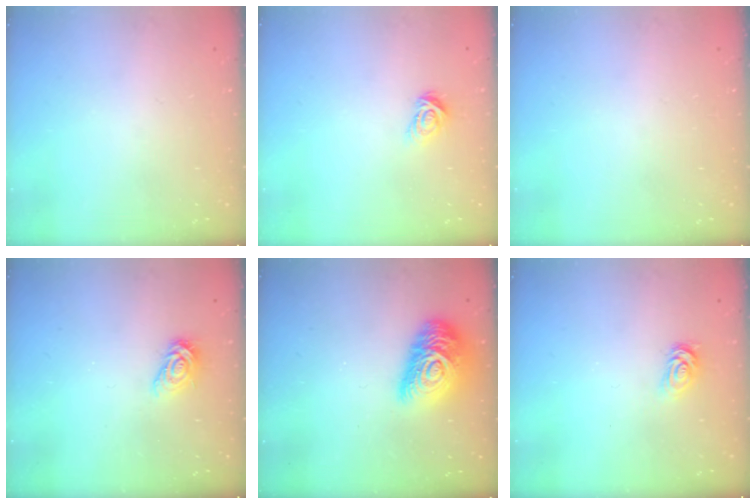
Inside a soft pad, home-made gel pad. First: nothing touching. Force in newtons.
{"total": 4.0, "press": 3.9, "slide": 0.5}
{"total": 0.0}
{"total": 6.4, "press": 6.4, "slide": 0.7}
{"total": 16.4, "press": 16.4, "slide": 0.9}
{"total": 2.6, "press": 2.6, "slide": 0.4}